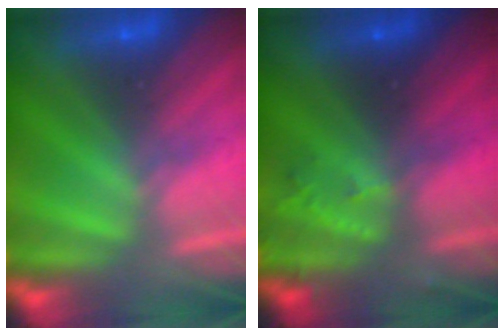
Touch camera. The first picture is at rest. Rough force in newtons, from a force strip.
{"total": 2.8}